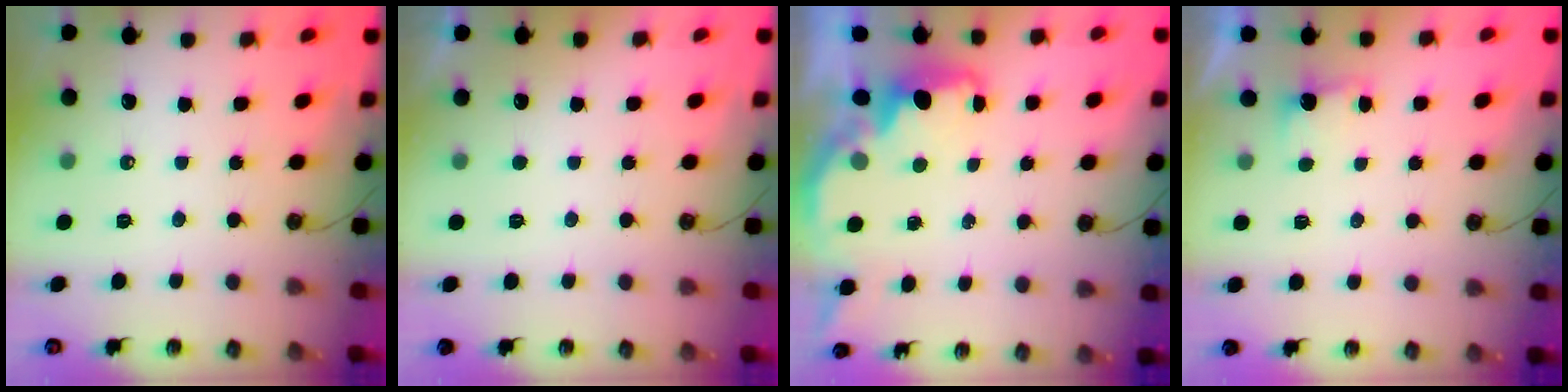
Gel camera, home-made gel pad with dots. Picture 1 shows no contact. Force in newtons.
{"total": 0.7, "press": 0.2, "slide": 0.7}
{"total": 2.2, "press": 2.0, "slide": 0.7}
{"total": 2.2, "press": 1.9, "slide": 1.0}